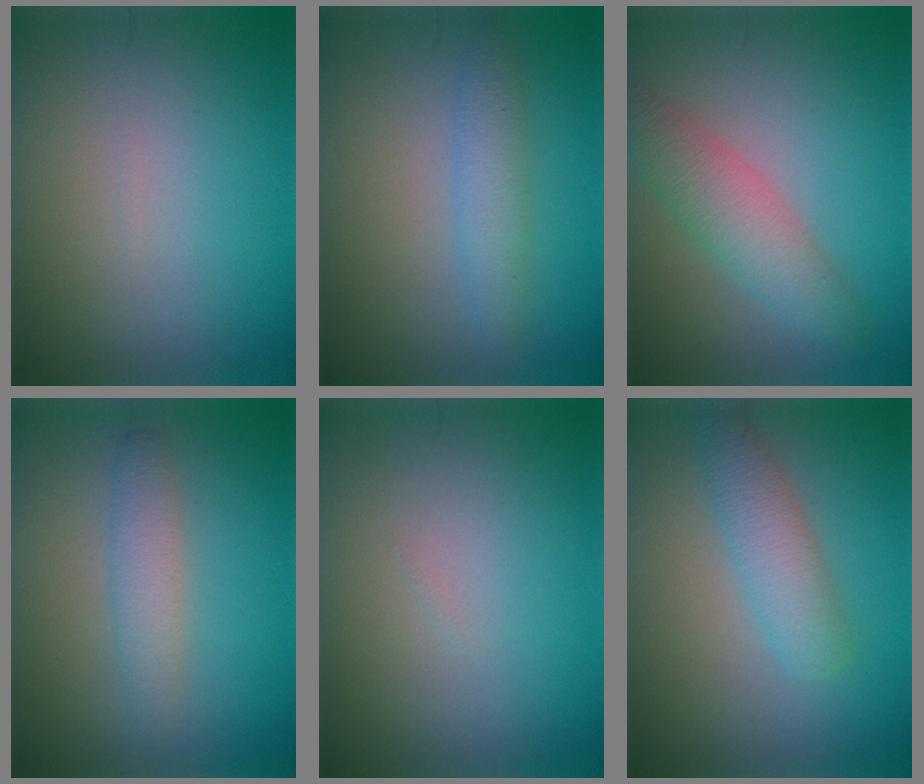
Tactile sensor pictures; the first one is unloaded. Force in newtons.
{"total": 2.5, "press": 2.5, "slide": 0.2}
{"total": 4.2, "press": 4.2, "slide": 0.2}
{"total": 2.5, "press": 2.5, "slide": 0.2}
{"total": 0.0}
{"total": 3.4, "press": 3.4, "slide": 0.1}